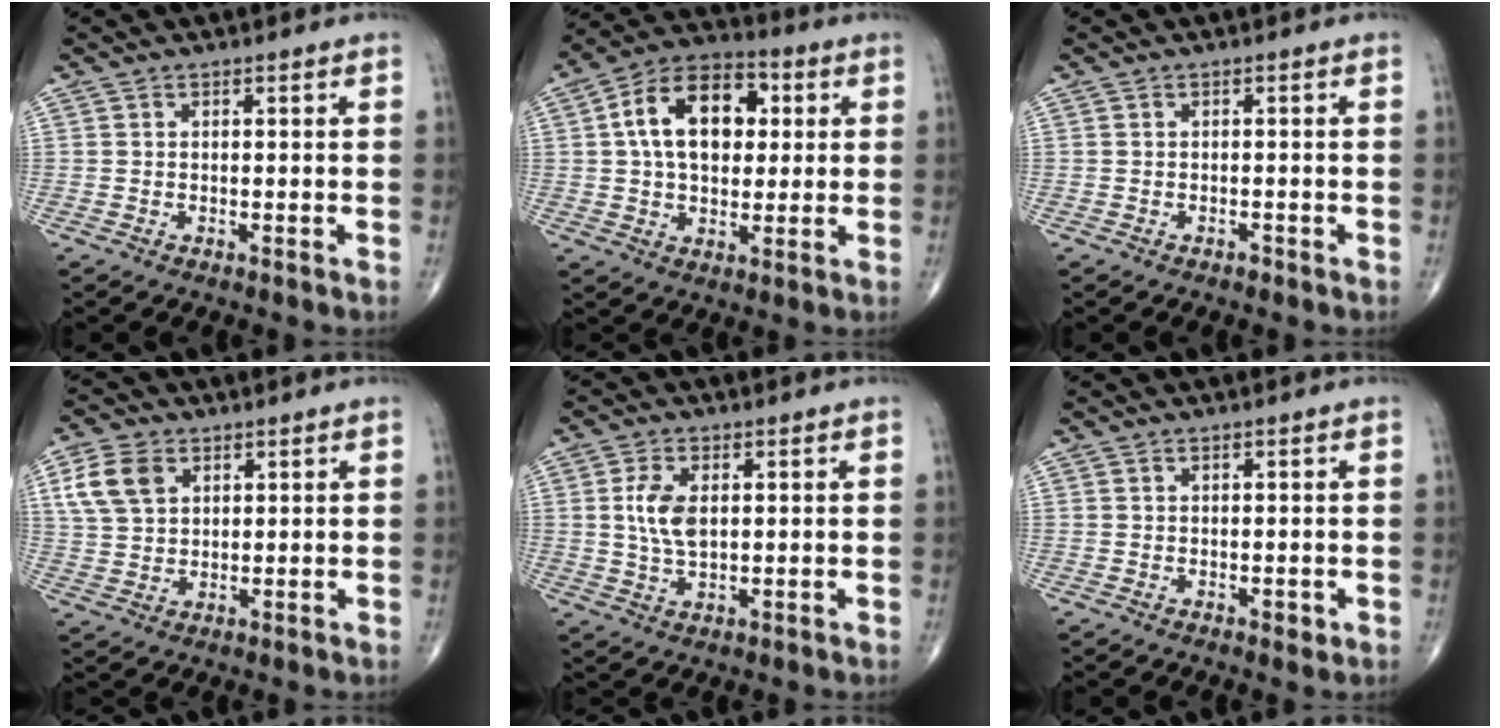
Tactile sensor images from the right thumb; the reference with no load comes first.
{"total": 15.7, "force": [3.1, 10.1, 11.6], "torque": [-0.164, 0.015, 0.043]}
{"total": 0.7, "force": [-0.5, 0.3, 0.2], "torque": [-0.003, 0.001, -0.011]}
{"total": 8.1, "force": [3.1, 5.6, 4.9], "torque": [-0.092, -0.002, 0.063]}
{"total": 6.4, "force": [1.0, 3.5, 5.2], "torque": [-0.102, -0.005, 0.020]}
{"total": 1.3, "force": [-0.3, 0.8, 1.0], "torque": [-0.007, -0.002, -0.003]}